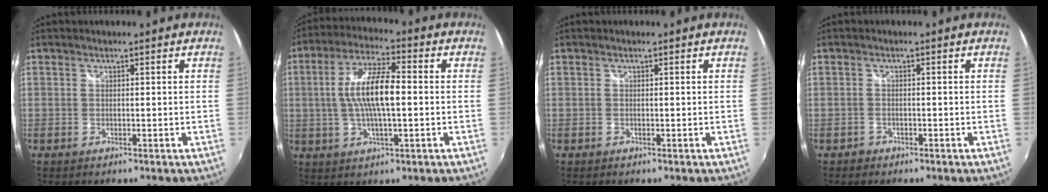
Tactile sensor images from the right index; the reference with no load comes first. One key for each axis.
{"total": 11.0, "fx": 0.0, "fy": 2.8, "fz": 10.6, "tx": -0.206, "ty": 0.008, "tz": -0.002}
{"total": 0.0}
{"total": 1.2, "fx": -0.9, "fy": 0.8, "fz": 0.0, "tx": -0.005, "ty": 0.000, "tz": -0.015}